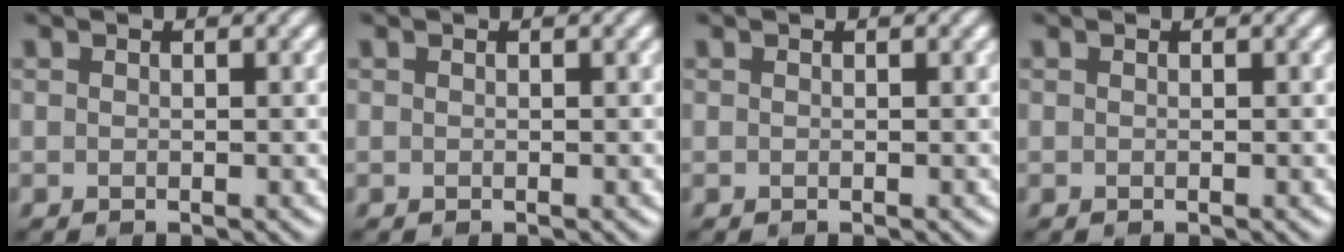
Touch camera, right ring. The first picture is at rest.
{"total": 0.0}
{"total": 0.0}
{"total": 0.0}